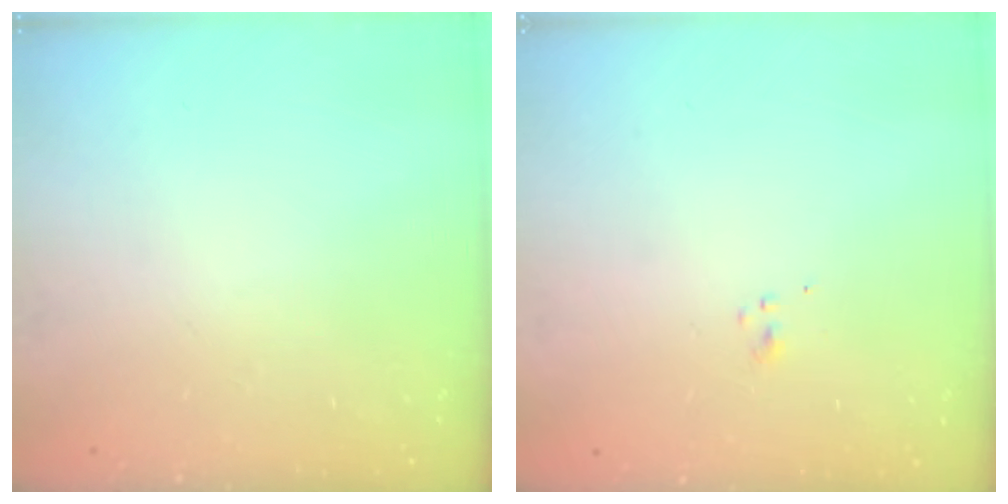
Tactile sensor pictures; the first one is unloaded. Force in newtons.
{"total": 0.7, "press": 0.7, "slide": 0.3}